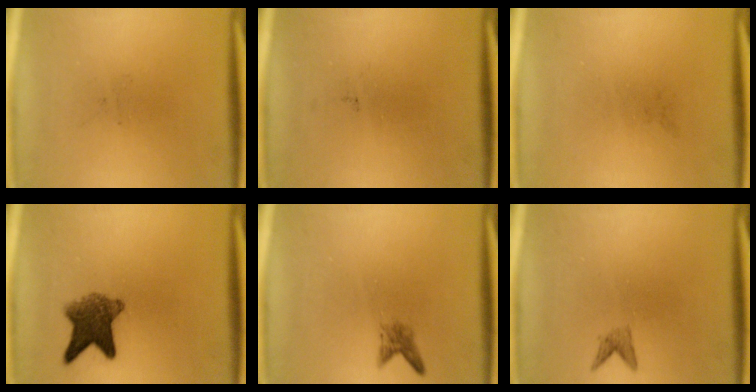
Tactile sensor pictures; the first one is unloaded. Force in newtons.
{"total": 0.0}
{"total": 0.0}
{"total": 6.8}
{"total": 1.6}
{"total": 1.1}